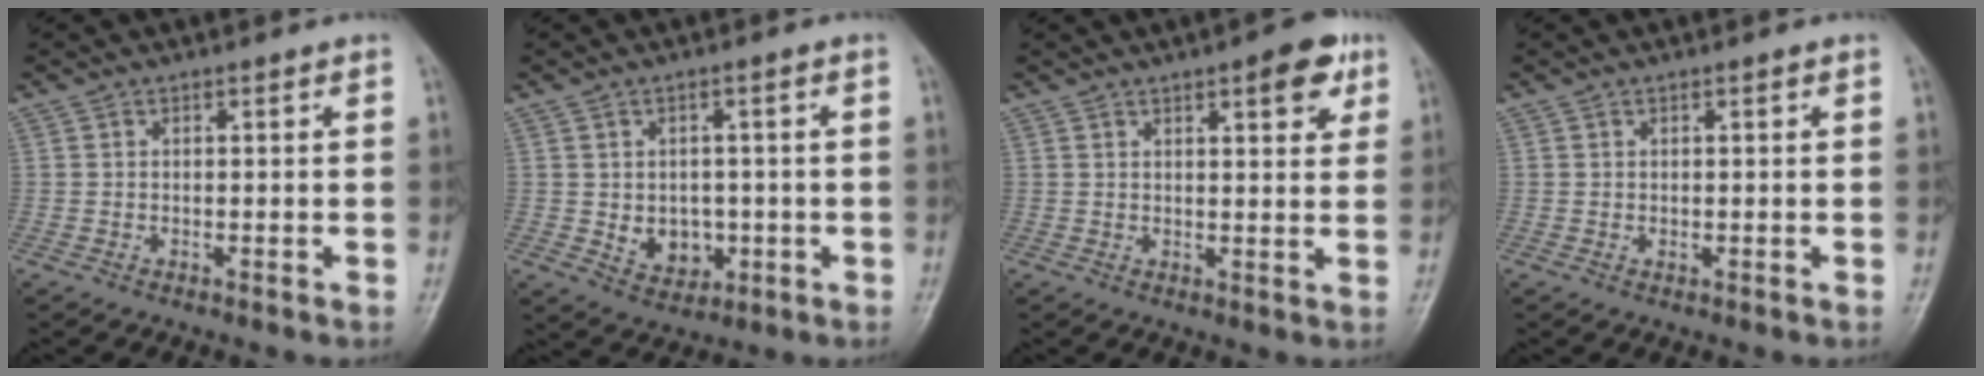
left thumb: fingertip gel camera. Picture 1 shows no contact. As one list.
[{"total": 6.3, "force": [-0.9, 5.0, 3.7], "torque": [-0.029, 0.003, 0.001]}, {"total": 6.9, "force": [3.6, 2.3, 5.4], "torque": [-0.051, -0.012, 0.040]}, {"total": 0.9, "force": [0.2, 0.4, 0.8], "torque": [-0.011, 0.001, 0.007]}]